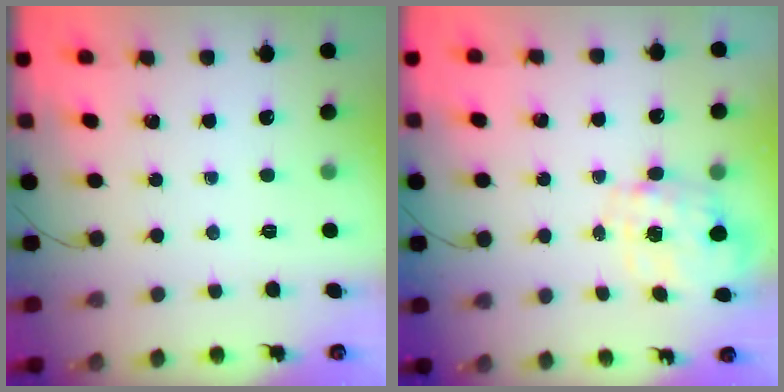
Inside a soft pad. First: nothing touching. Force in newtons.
{"total": 2.8, "press": 2.6, "slide": 0.8}